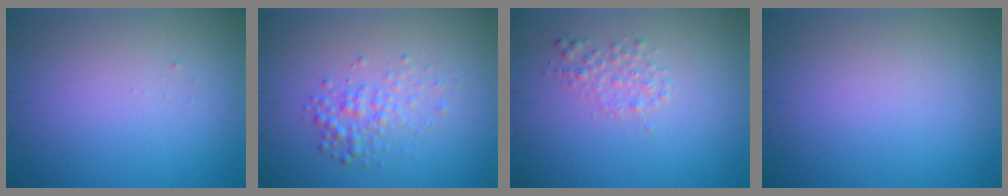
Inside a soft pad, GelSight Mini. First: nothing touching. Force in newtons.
{"total": 2.3, "press": 2.3, "slide": 0.1}
{"total": 1.6, "press": 1.6, "slide": 0.1}
{"total": 0.0}